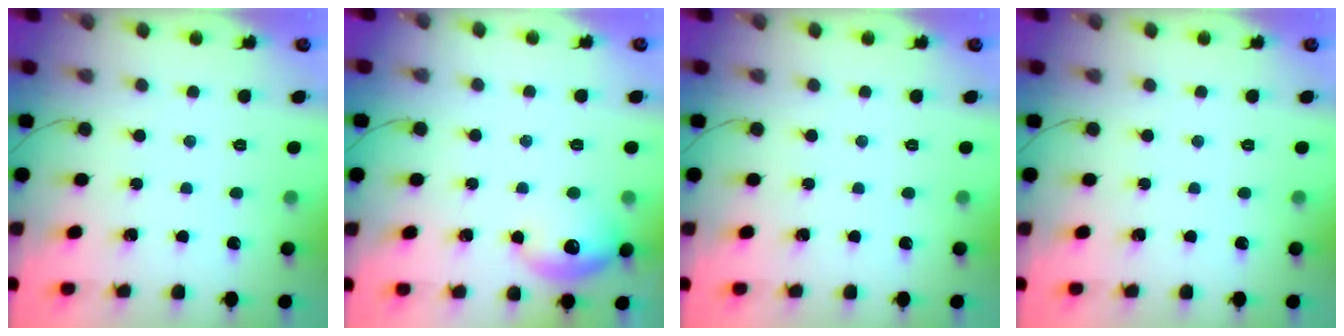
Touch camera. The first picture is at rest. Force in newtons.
{"total": 10.3, "press": 10.1, "slide": 1.7}
{"total": 0.0}
{"total": 0.0}